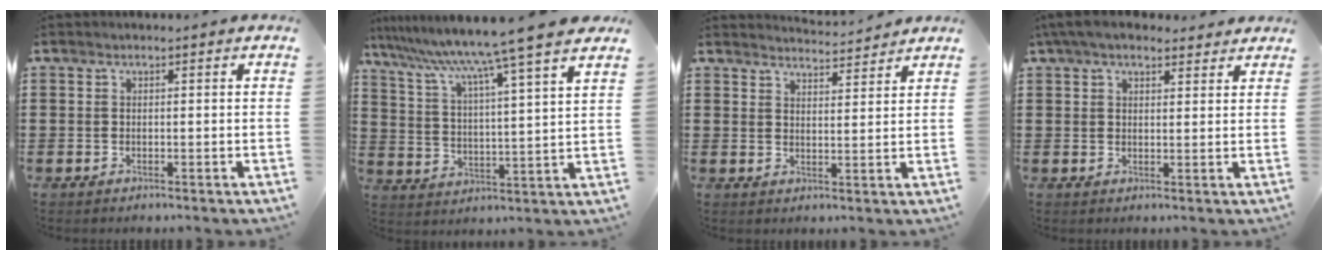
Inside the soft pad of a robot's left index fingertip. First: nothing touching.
{"total": 9.5, "force": [8.0, -1.9, 4.6], "torque": [-0.122, -0.058, 0.125]}
{"total": 3.5, "force": [3.5, 0.0, 0.3], "torque": [-0.008, -0.020, 0.060]}
{"total": 4.7, "force": [3.8, 1.4, 2.4], "torque": [-0.057, -0.001, 0.071]}